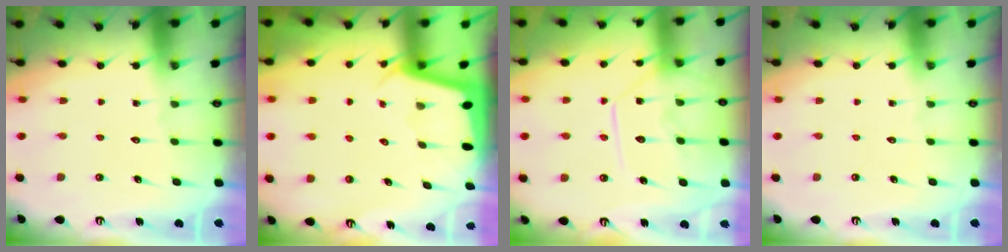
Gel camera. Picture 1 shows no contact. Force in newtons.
{"total": 1.9, "press": 1.9, "slide": 0.1}
{"total": 11.4, "press": 11.3, "slide": 1.2}
{"total": 0.0}